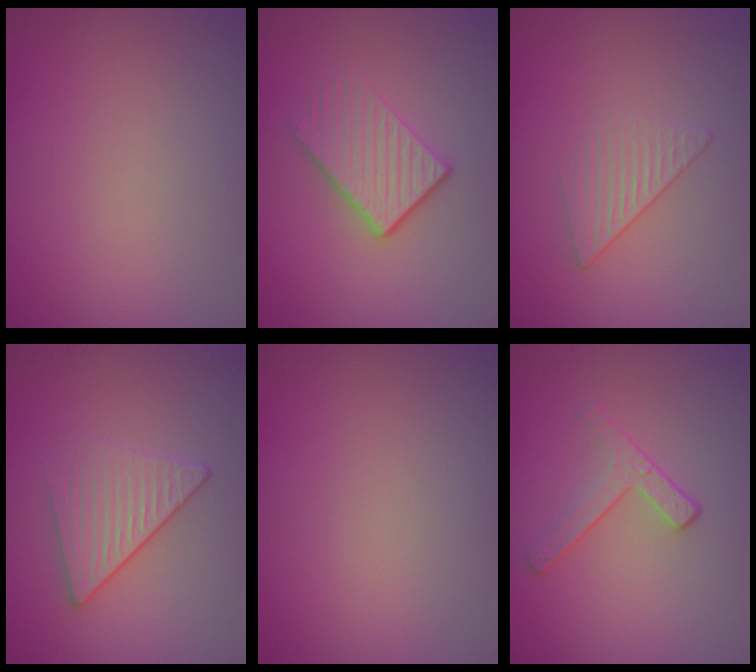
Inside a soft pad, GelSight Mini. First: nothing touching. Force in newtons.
{"total": 3.5, "press": 2.6, "slide": 2.3}
{"total": 1.6, "press": 1.0, "slide": 1.2}
{"total": 2.7, "press": 2.4, "slide": 1.2}
{"total": 0.0}
{"total": 2.0, "press": 1.4, "slide": 1.5}